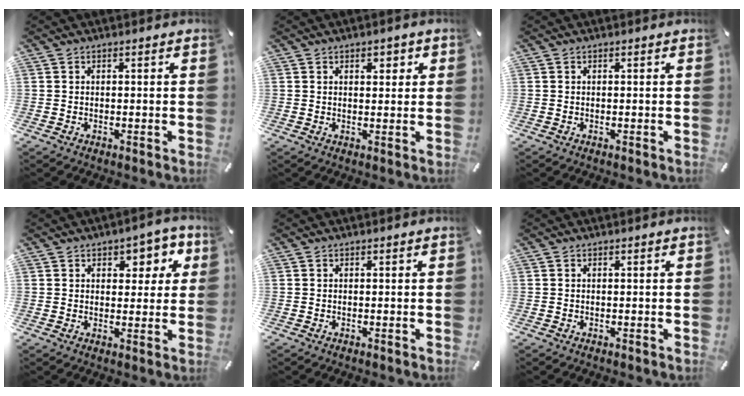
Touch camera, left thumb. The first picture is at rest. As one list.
[{"total": 2.4, "force": [1.1, 1.5, 1.5], "torque": [-0.015, 0.001, 0.013]}, {"total": 0.0}, {"total": 6.3, "force": [2.9, 4.4, 3.6], "torque": [-0.027, -0.013, 0.040]}, {"total": 0.0}, {"total": 0.0}]